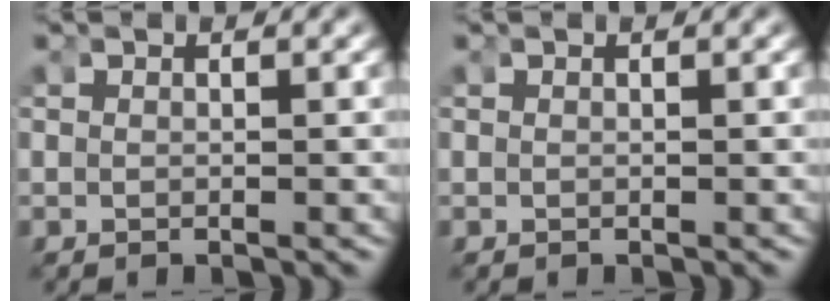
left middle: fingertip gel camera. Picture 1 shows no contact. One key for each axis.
{"total": 0.0}